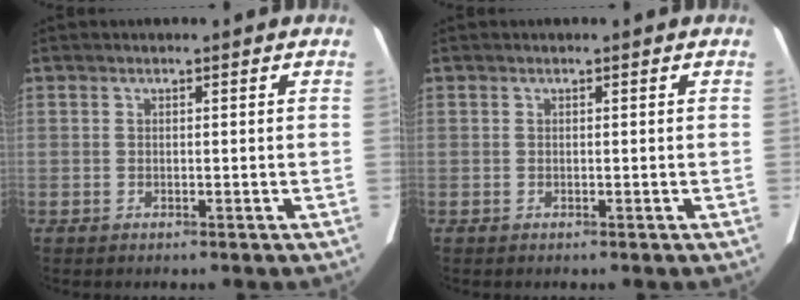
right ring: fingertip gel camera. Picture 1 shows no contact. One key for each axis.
{"total": 0.0}